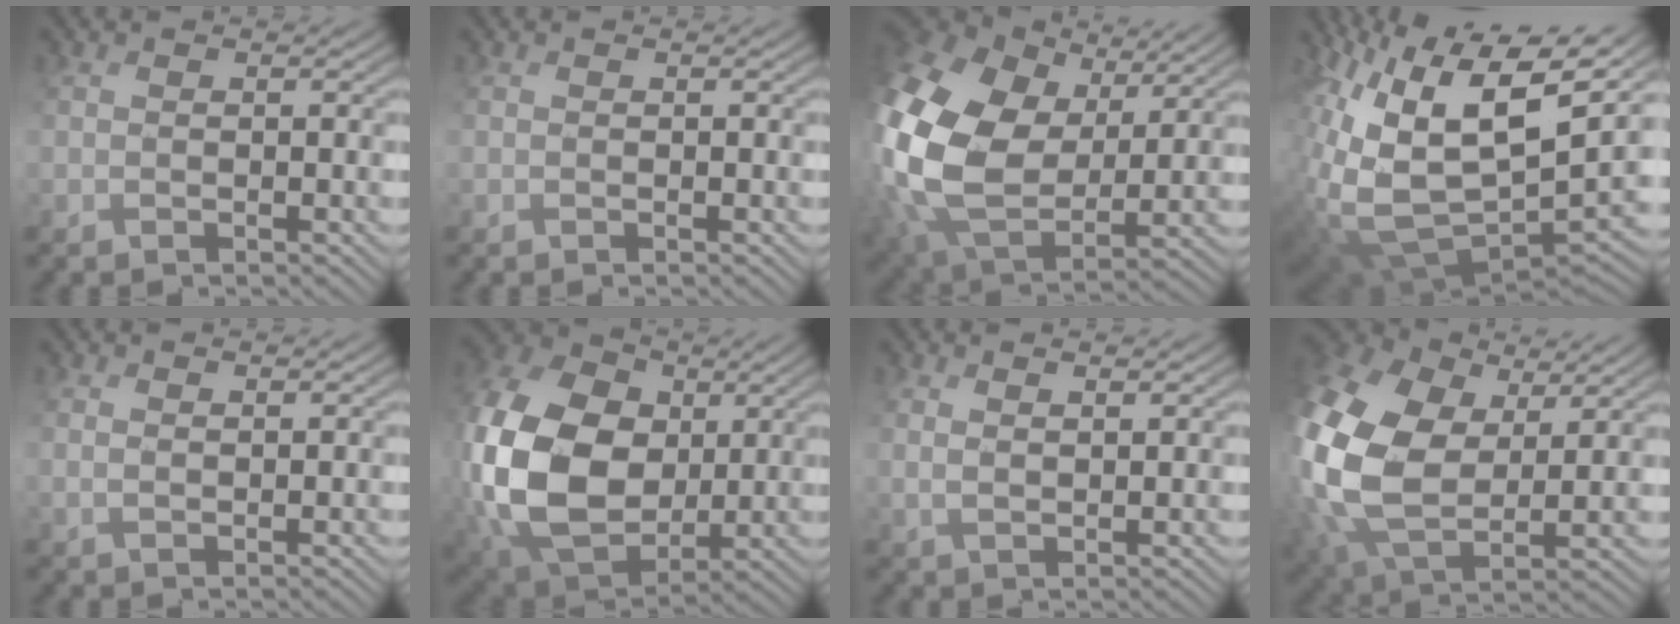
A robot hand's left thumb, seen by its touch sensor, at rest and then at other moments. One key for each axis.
{"total": 0.0}
{"total": 19.9, "fx": 4.0, "fy": 14.3, "fz": 13.2, "tx": -0.367, "ty": -0.021, "tz": 0.106}
{"total": 16.1, "fx": 4.0, "fy": 8.0, "fz": 13.4, "tx": -0.293, "ty": -0.020, "tz": 0.105}
{"total": 1.2, "fx": 0.9, "fy": 0.4, "fz": 0.7, "tx": -0.017, "ty": -0.001, "tz": 0.020}
{"total": 19.2, "fx": 0.8, "fy": 14.2, "fz": 12.9, "tx": -0.350, "ty": -0.021, "tz": 0.029}
{"total": 2.3, "fx": 1.6, "fy": 0.6, "fz": 1.5, "tx": -0.028, "ty": -0.001, "tz": 0.036}
{"total": 18.3, "fx": 2.8, "fy": 12.5, "fz": 13.1, "tx": -0.366, "ty": -0.018, "tz": 0.071}